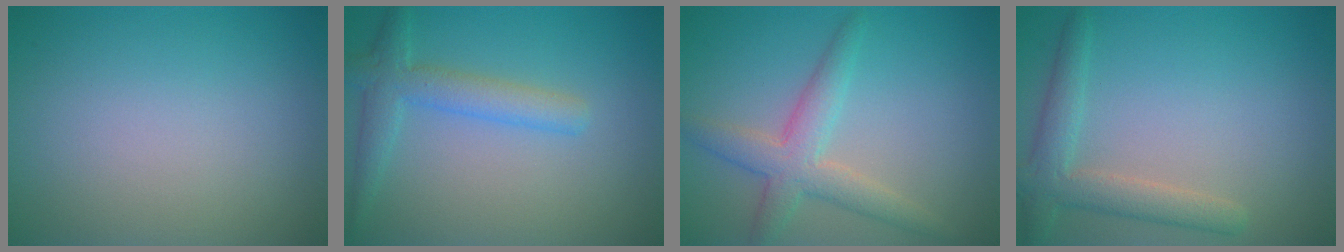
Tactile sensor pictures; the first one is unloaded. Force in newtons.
{"total": 3.4, "press": 3.4, "slide": 0.2}
{"total": 3.9, "press": 3.8, "slide": 0.3}
{"total": 3.4, "press": 3.4, "slide": 0.4}